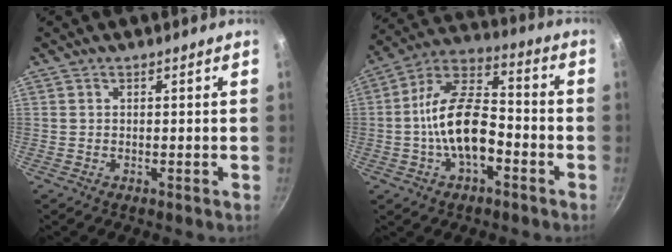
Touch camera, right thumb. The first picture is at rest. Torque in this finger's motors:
{"motor_torque": [0.91, 0.43, 1.67, -1.05, 0.56]}